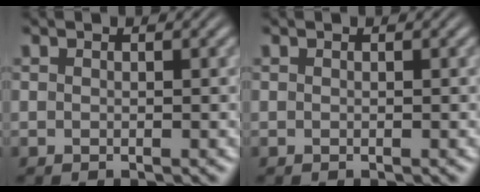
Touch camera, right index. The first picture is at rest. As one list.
[{"total": 0.0}]